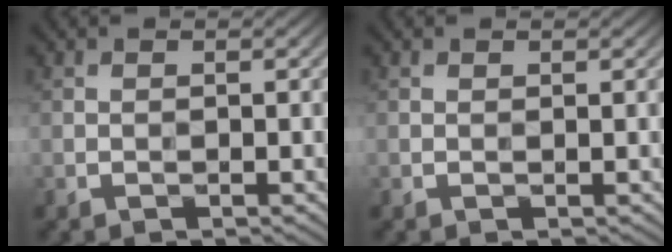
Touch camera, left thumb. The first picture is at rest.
{"total": 0.0}